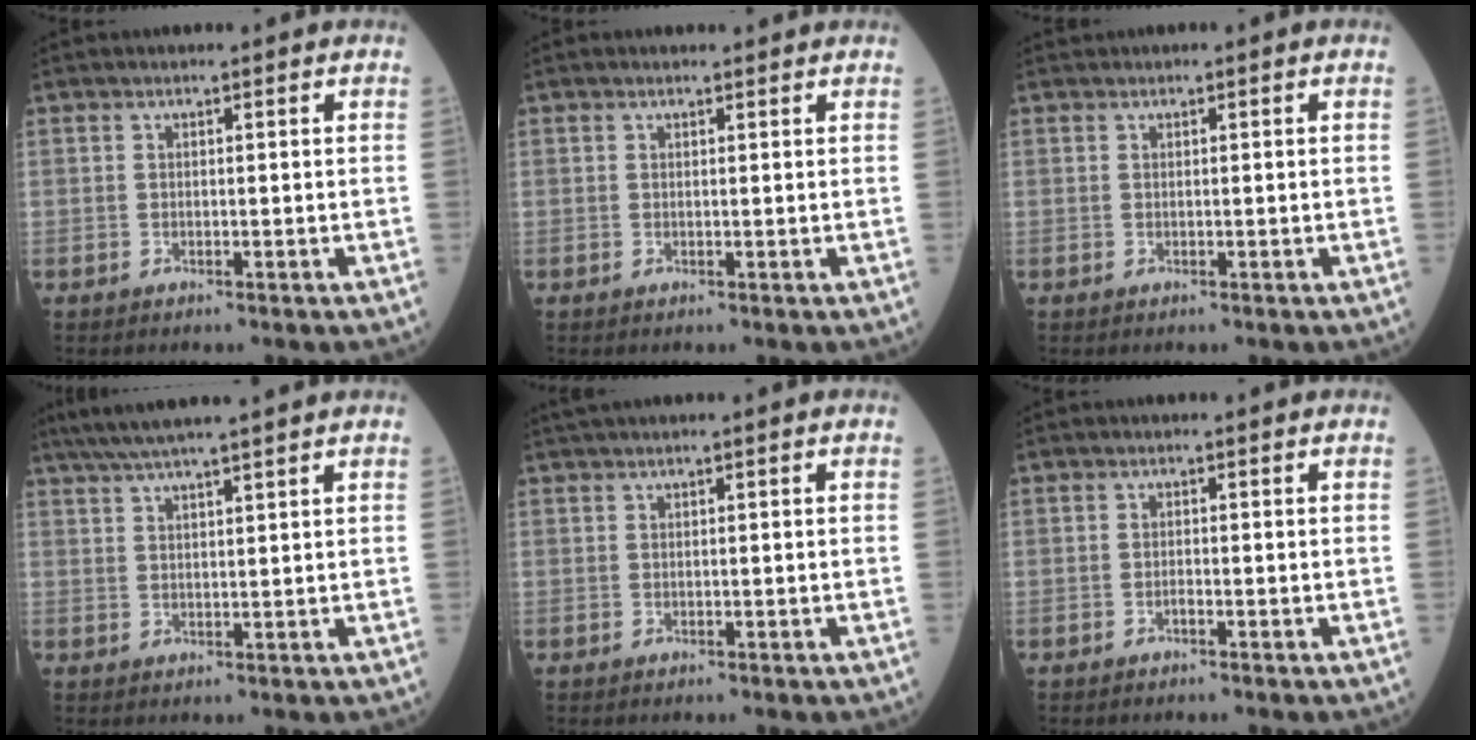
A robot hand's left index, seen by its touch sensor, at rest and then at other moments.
{"total": 1.1, "force": [1.1, 0.1, 0.1], "torque": [-0.012, 0.001, 0.013]}
{"total": 0.0}
{"total": 9.2, "force": [7.7, -0.9, 4.9], "torque": [-0.080, 0.028, 0.115]}
{"total": 1.0, "force": [0.6, -0.1, 0.8], "torque": [-0.021, 0.017, 0.016]}
{"total": 0.6, "force": [-0.5, 0.1, 0.4], "torque": [-0.010, 0.001, -0.008]}